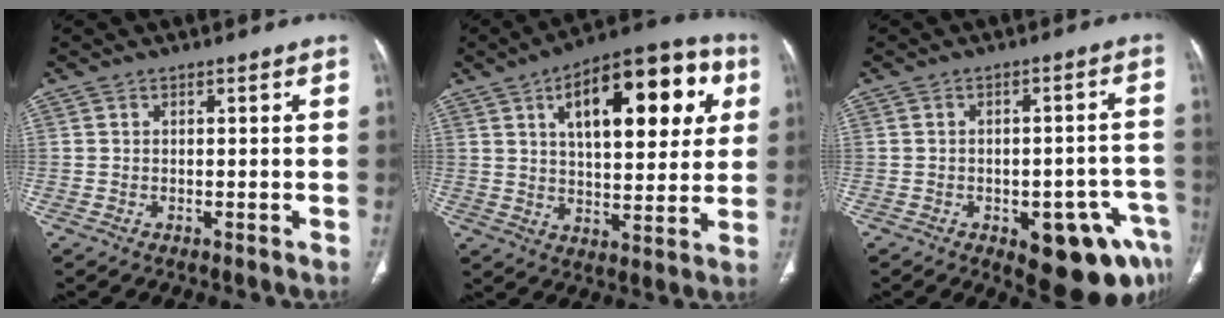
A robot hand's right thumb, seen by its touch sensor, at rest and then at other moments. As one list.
[{"total": 22.9, "force": [7.9, 10.5, 18.8], "torque": [-0.229, 0.005, 0.113]}, {"total": 14.6, "force": [-6.9, 6.6, 11.0], "torque": [-0.078, 0.039, -0.073]}]